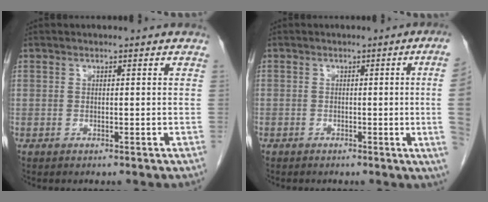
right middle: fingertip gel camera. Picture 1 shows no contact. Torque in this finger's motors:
{"motor_torque": [0.60, -0.70, -1.05, -0.21]}